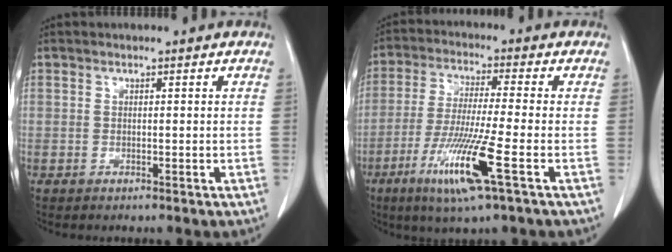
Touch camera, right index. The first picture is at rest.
{"total": 11.5, "force": [-5.0, -0.5, 10.3], "torque": [-0.210, -0.028, -0.096]}